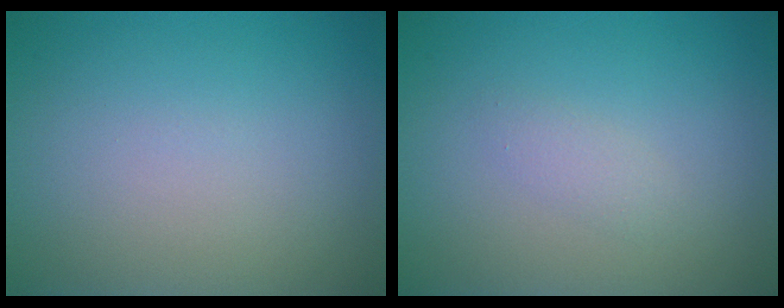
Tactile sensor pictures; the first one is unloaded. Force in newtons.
{"total": 1.0, "press": 1.0, "slide": 0.1}